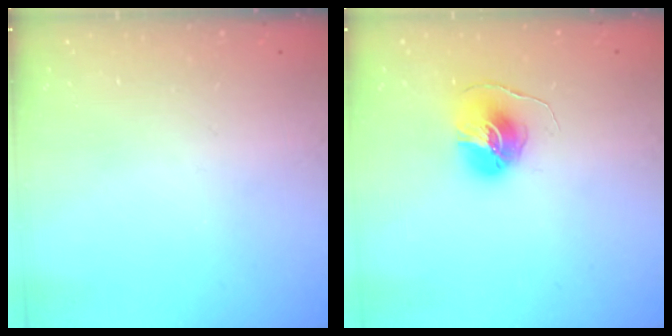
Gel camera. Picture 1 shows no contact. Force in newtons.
{"total": 7.8, "press": 7.8, "slide": 0.1}